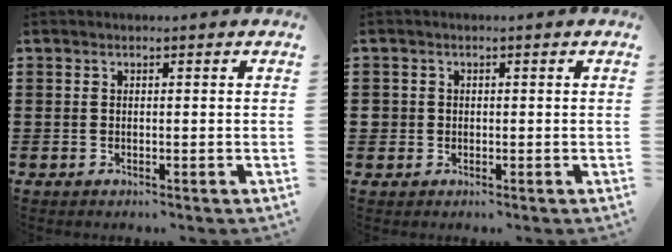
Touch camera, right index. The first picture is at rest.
{"total": 1.4, "force": [-0.1, 1.3, 0.2], "torque": [-0.008, 0.007, -0.005]}